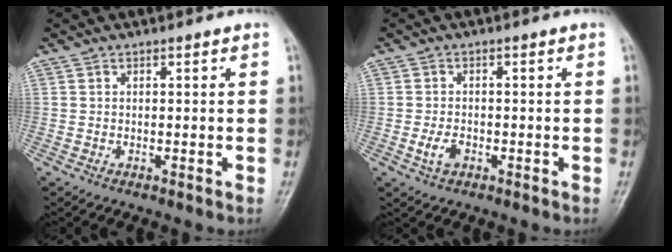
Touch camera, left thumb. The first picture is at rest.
{"total": 3.0, "force": [-1.1, 1.9, 2.1], "torque": [-0.041, 0.006, -0.020]}